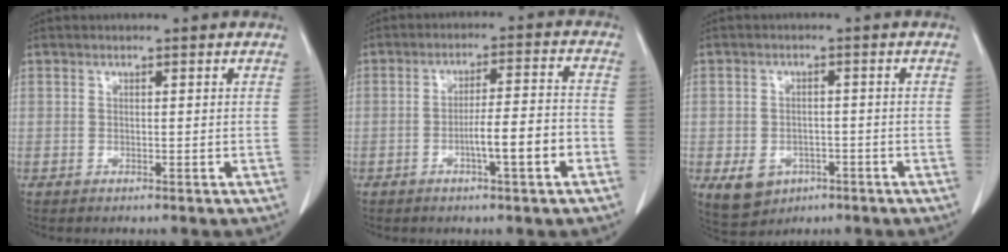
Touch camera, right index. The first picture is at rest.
{"total": 7.3, "force": [-2.9, 0.3, 6.7], "torque": [-0.107, 0.012, -0.042]}
{"total": 5.8, "force": [-2.5, 4.7, 2.3], "torque": [-0.038, 0.001, -0.024]}